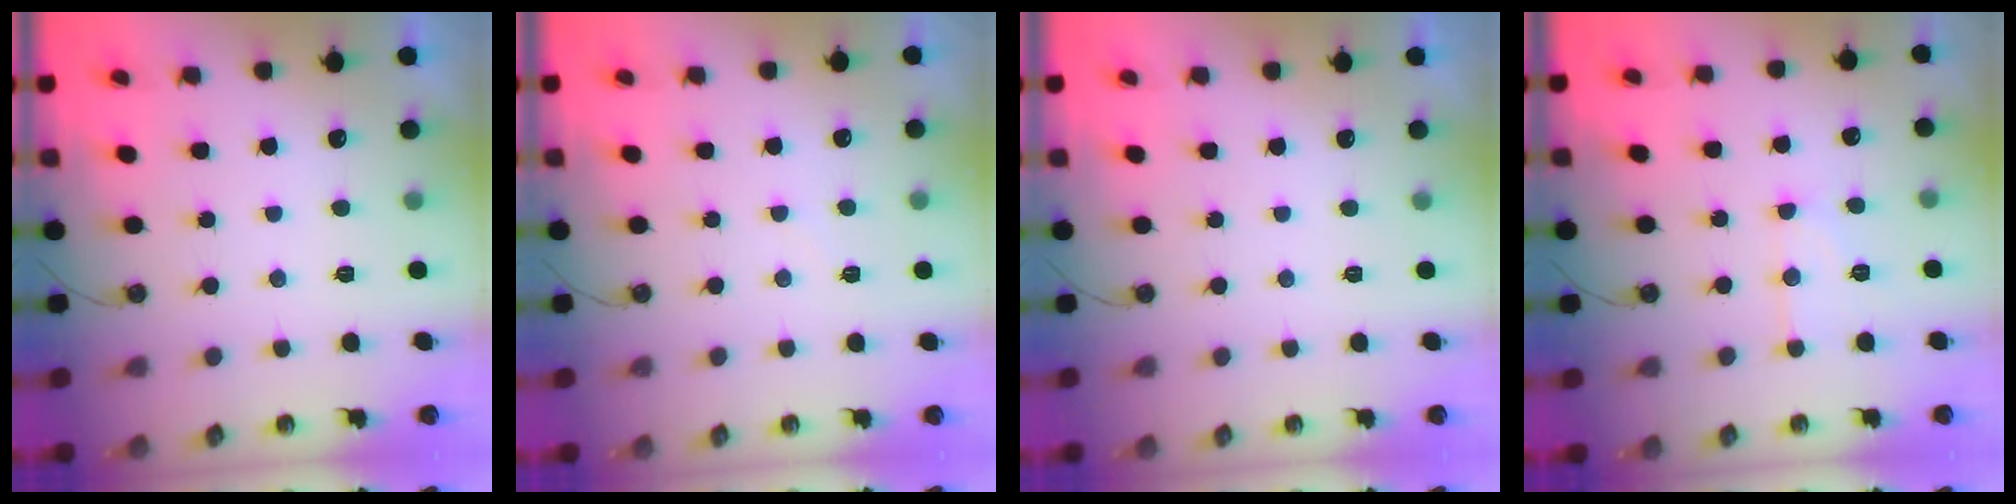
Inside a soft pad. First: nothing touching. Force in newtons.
{"total": 2.9, "press": 2.9, "slide": 0.4}
{"total": 0.0}
{"total": 9.2, "press": 9.2, "slide": 0.8}